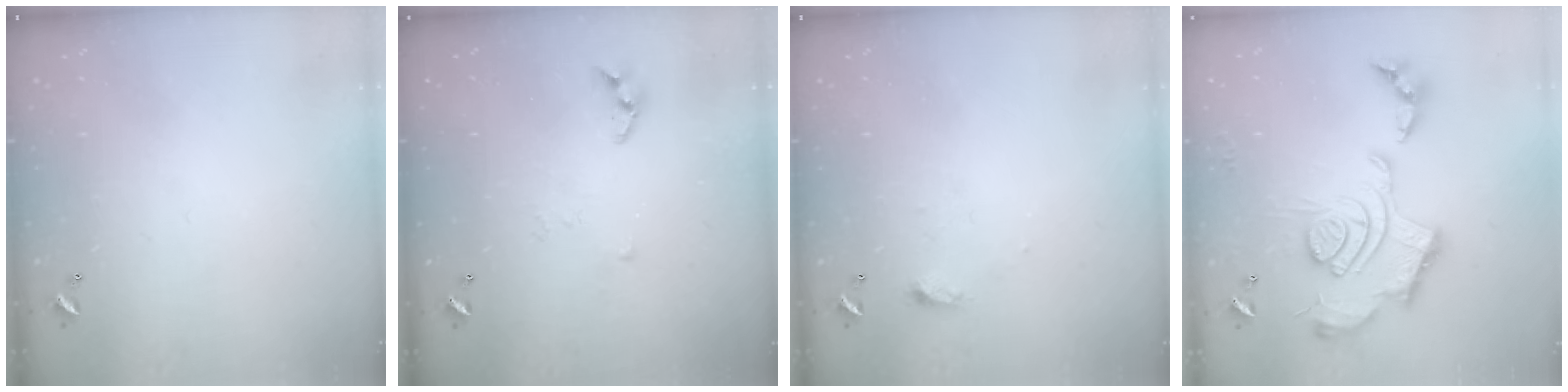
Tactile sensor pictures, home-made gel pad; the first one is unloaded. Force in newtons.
{"total": 3.3, "press": 3.3, "slide": 0.4}
{"total": 4.0, "press": 4.0, "slide": 0.5}
{"total": 2.4, "press": 1.9, "slide": 1.5}